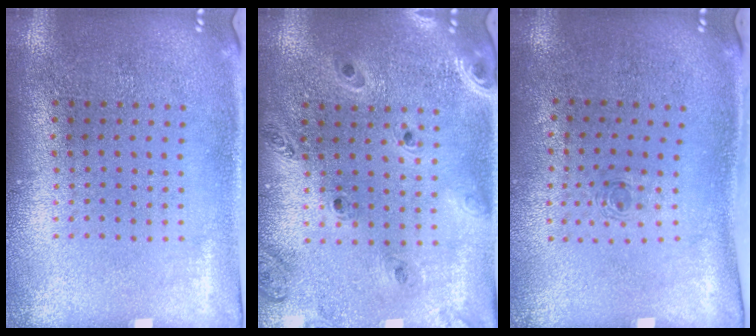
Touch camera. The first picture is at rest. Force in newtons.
{"total": 1.4, "press": 1.4, "slide": 0.2}
{"total": 0.7, "press": 0.3, "slide": 0.6}